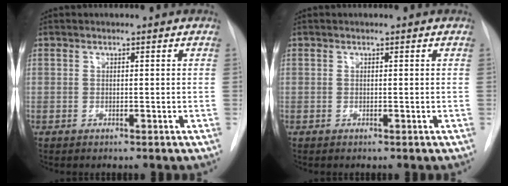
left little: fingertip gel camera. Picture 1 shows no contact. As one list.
[{"total": 0.0}]